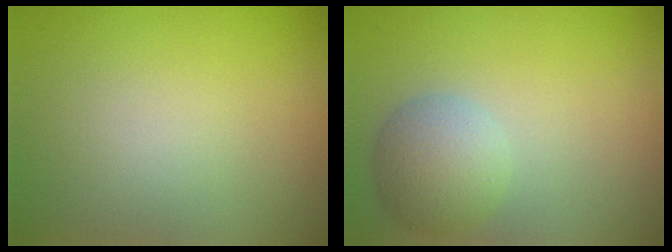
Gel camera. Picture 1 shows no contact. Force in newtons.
{"total": 3.3, "press": 3.2, "slide": 0.3}